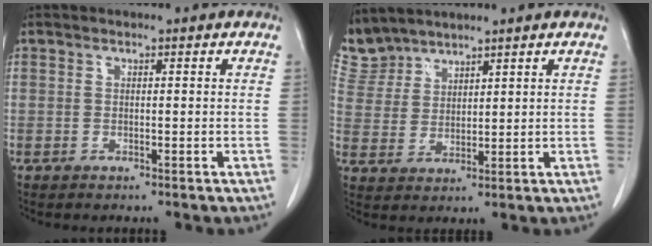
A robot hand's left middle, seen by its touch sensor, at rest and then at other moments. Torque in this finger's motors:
{"motor_torque": [0.13, -0.39, -0.02, -0.08]}